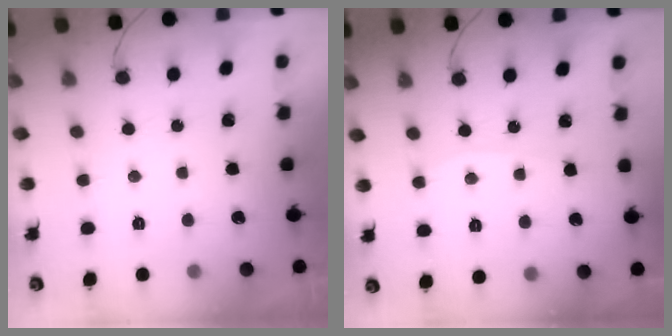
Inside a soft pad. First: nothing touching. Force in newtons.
{"total": 2.6, "press": 2.5, "slide": 0.4}